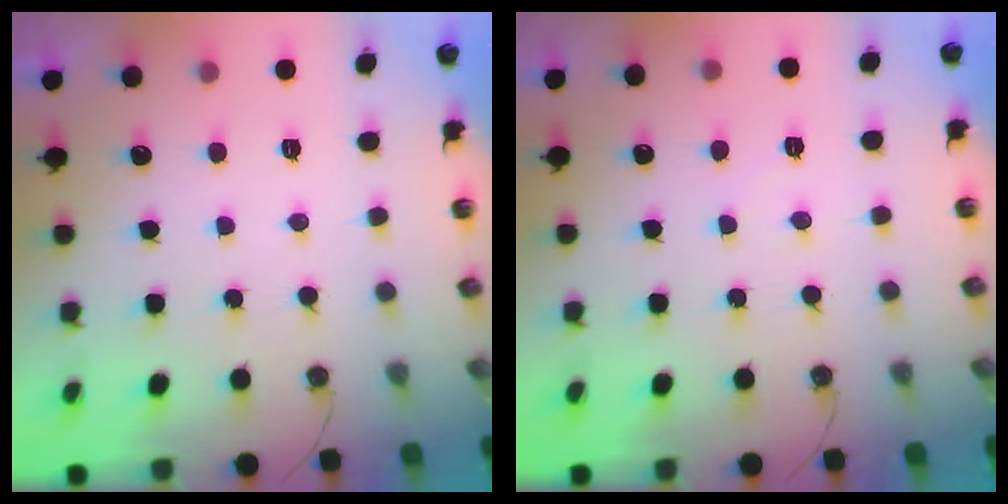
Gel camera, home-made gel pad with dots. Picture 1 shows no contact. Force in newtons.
{"total": 3.6, "press": 3.6, "slide": 0.5}